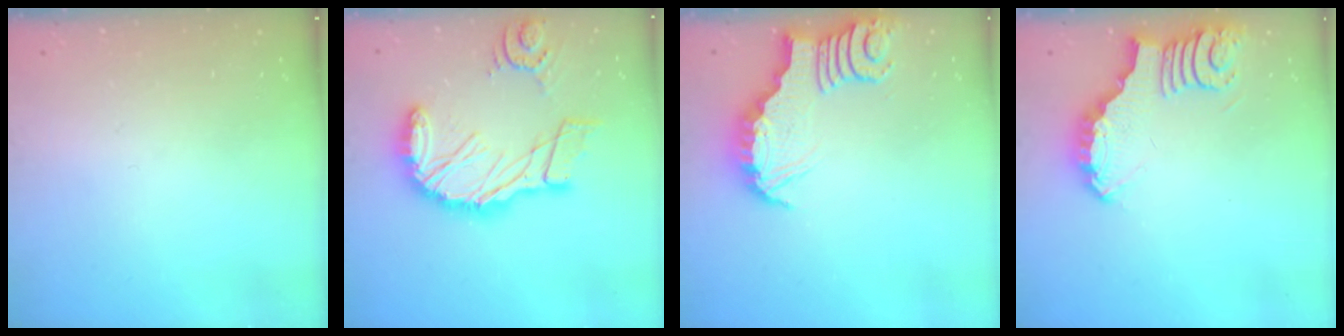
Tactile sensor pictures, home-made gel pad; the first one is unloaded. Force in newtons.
{"total": 21.6, "press": 21.5, "slide": 2.6}
{"total": 3.6, "press": 3.6, "slide": 0.2}
{"total": 3.8, "press": 3.8, "slide": 0.3}